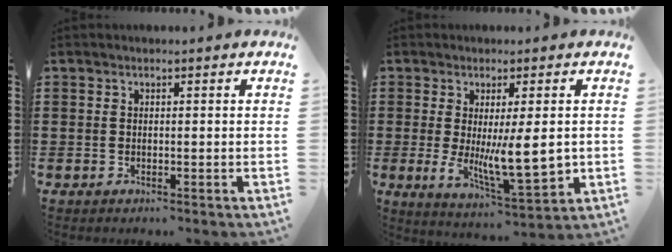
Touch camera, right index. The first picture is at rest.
{"total": 10.8, "force": [0.1, 3.1, 10.3], "torque": [-0.189, -0.026, 0.004]}